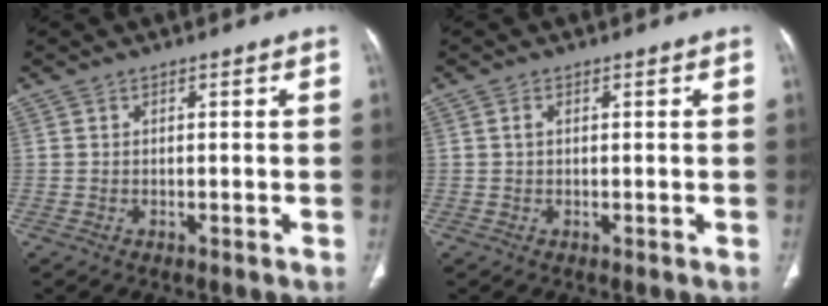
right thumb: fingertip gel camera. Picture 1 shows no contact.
{"total": 1.0, "force": [0.2, 0.6, 0.8], "torque": [-0.017, 0.004, 0.004]}